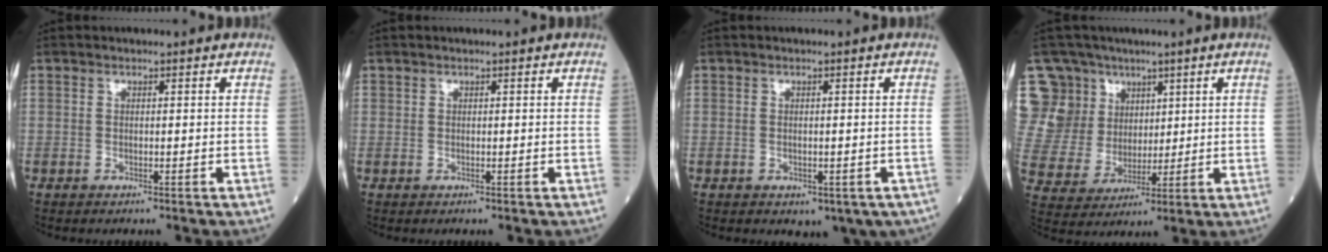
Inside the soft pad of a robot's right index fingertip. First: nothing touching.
{"total": 0.0}
{"total": 5.1, "force": [-2.9, 3.1, 2.9], "torque": [-0.025, 0.008, -0.031]}
{"total": 12.9, "force": [6.9, 10.9, 0.8], "torque": [-0.042, 0.052, 0.146]}